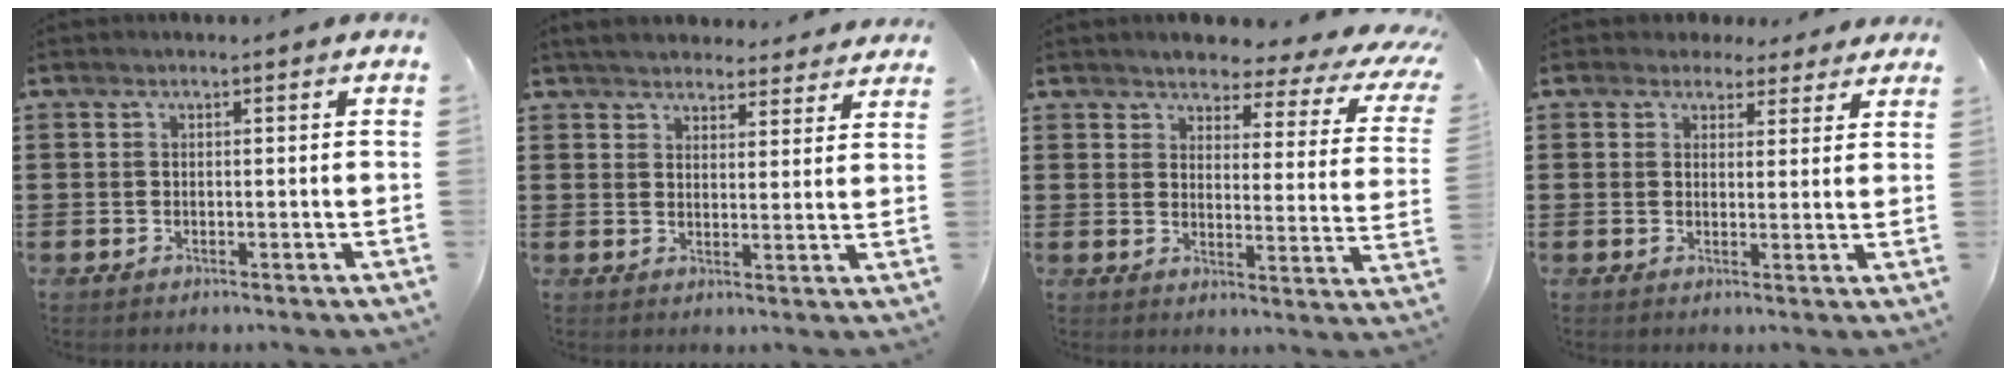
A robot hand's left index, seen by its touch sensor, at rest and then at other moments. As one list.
[{"total": 4.3, "force": [4.2, 0.6, 0.6], "torque": [-0.027, -0.014, 0.077]}, {"total": 3.7, "force": [3.4, 0.9, 1.3], "torque": [-0.041, -0.025, 0.050]}, {"total": 3.3, "force": [2.7, 1.8, 0.5], "torque": [-0.022, 0.003, 0.052]}]